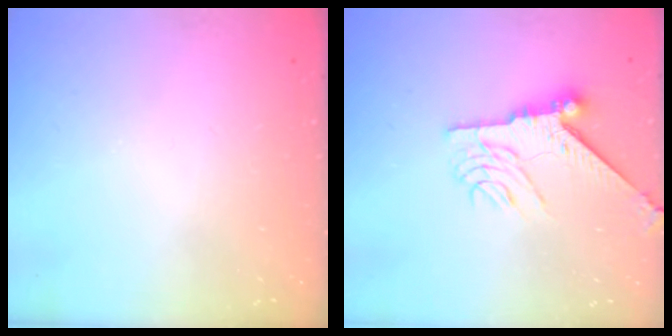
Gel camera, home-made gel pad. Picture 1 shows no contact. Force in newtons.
{"total": 9.5, "press": 9.5, "slide": 0.6}